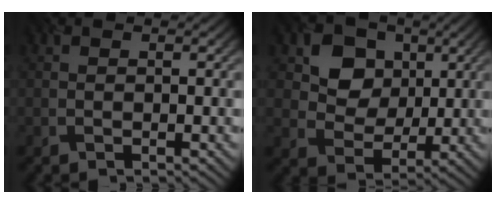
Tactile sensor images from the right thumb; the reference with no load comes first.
{"total": 7.9, "force": [3.4, 6.6, 2.6], "torque": [-0.094, 0.001, 0.069]}